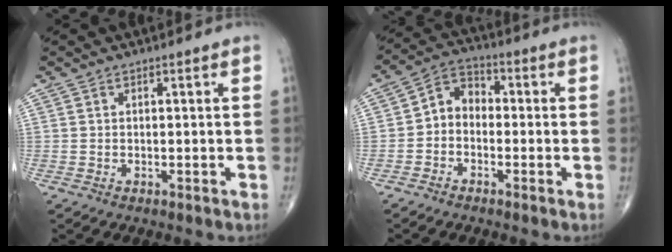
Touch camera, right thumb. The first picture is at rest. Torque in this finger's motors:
{"motor_torque": [-0.42, 0.31, 0.26, -0.38, 0.13]}